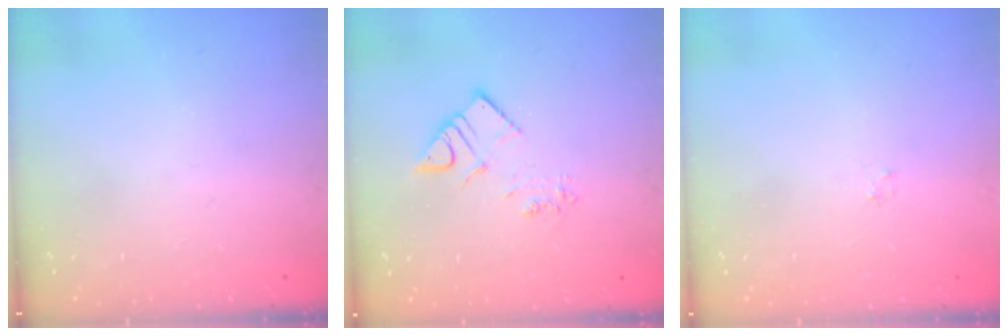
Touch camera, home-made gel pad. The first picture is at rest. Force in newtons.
{"total": 7.1, "press": 7.1, "slide": 0.6}
{"total": 0.8, "press": 0.8, "slide": 0.2}